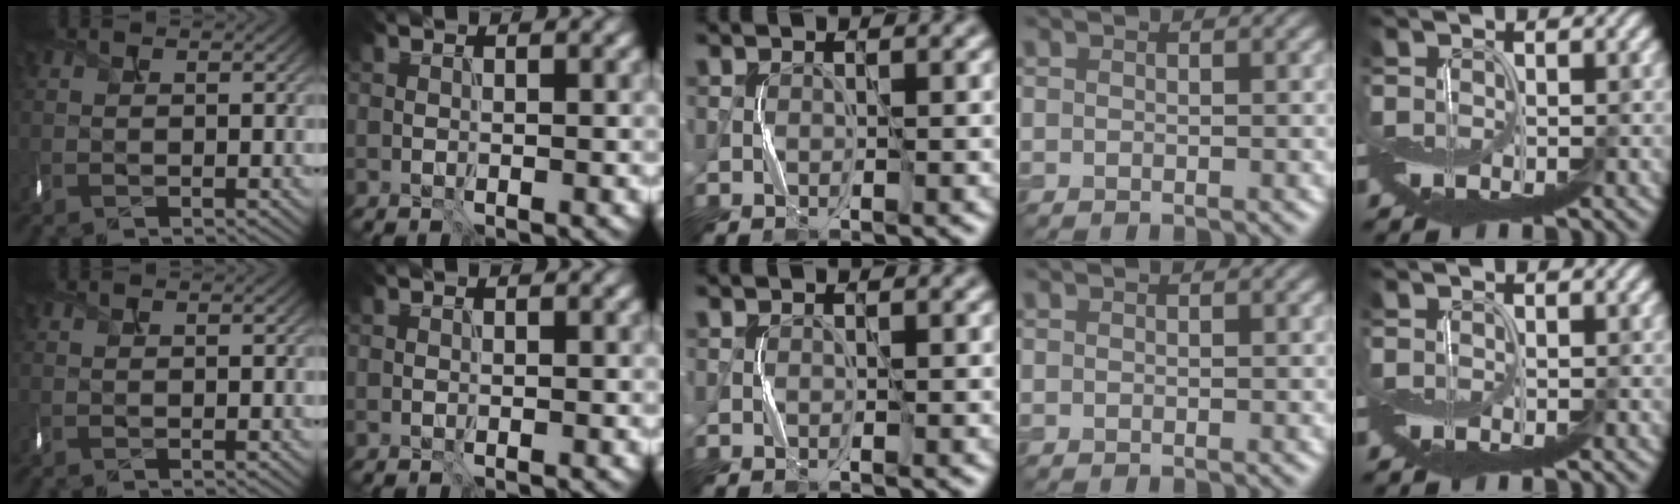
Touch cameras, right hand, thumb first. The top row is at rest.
{}